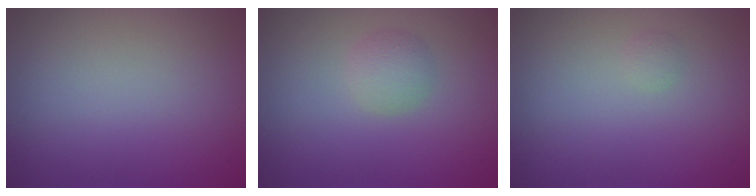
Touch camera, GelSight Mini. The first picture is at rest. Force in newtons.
{"total": 1.8, "press": 1.8, "slide": 0.1}
{"total": 0.6, "press": 0.6, "slide": 0.0}